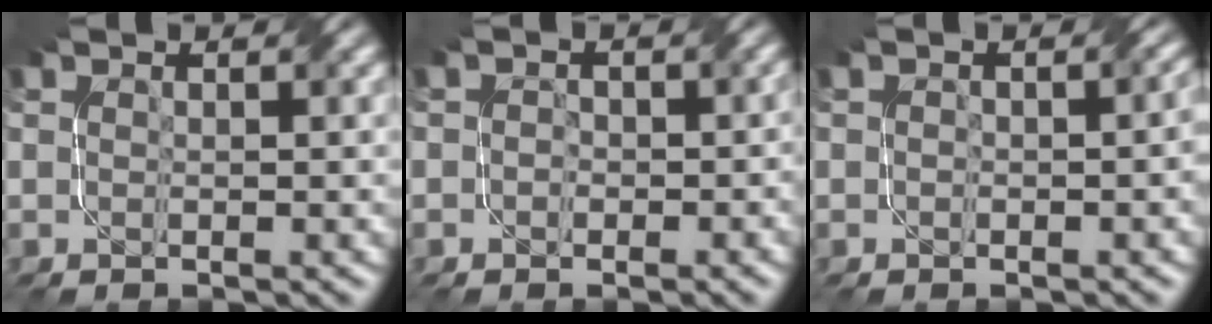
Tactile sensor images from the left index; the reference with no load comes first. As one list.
[{"total": 1.7, "force": [-0.2, 1.5, 0.8], "torque": [-0.001, 0.003, -0.008]}, {"total": 1.9, "force": [-0.3, 1.1, 1.5], "torque": [-0.020, 0.002, -0.003]}]